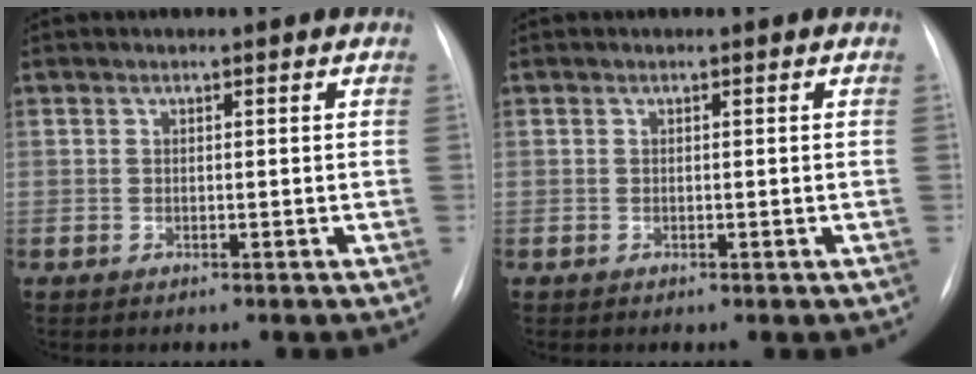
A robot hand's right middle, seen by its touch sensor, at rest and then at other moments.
{"total": 0.0}